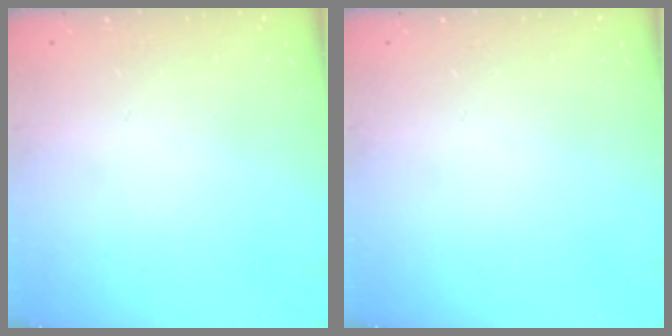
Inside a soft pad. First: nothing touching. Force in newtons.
{"total": 0.0}